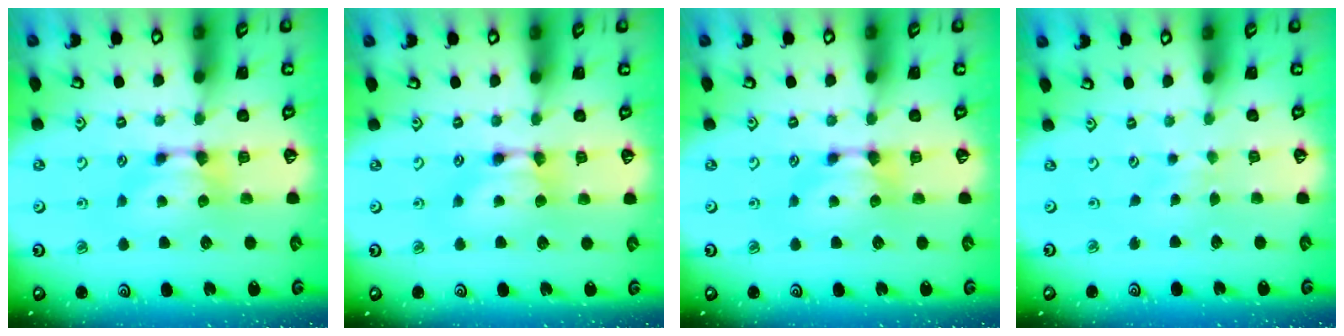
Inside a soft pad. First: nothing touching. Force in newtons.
{"total": 1.7, "press": 1.7, "slide": 0.1}
{"total": 0.0}
{"total": 4.0, "press": 4.0, "slide": 0.1}